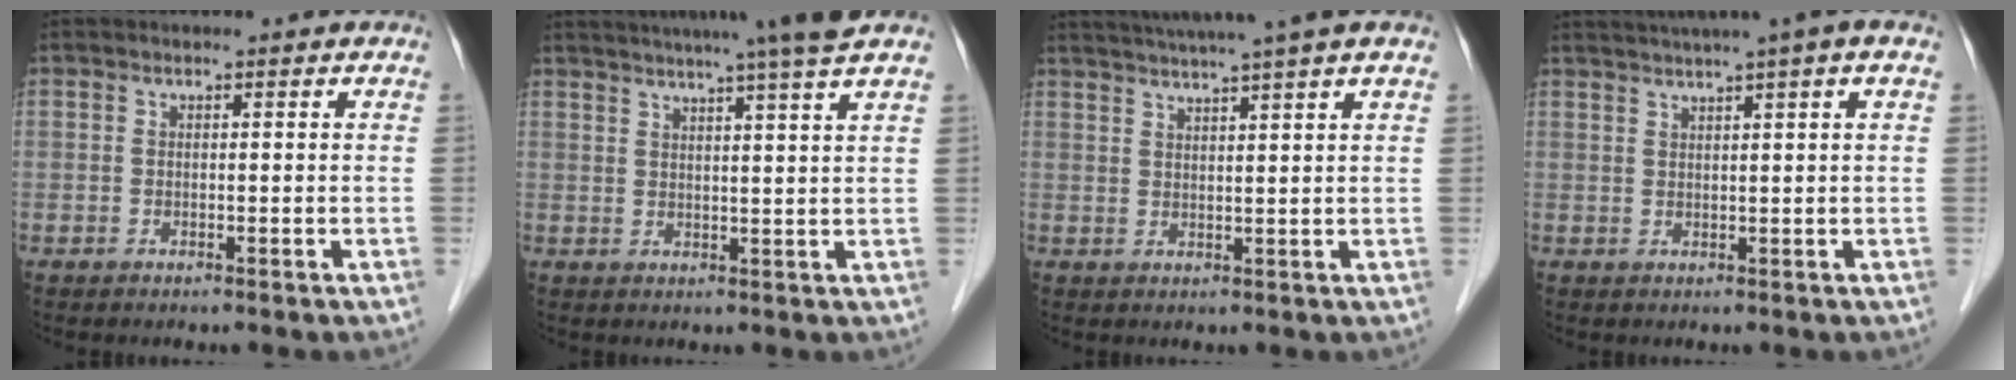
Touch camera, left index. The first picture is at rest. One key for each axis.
{"total": 12.5, "fx": 10.5, "fy": -2.0, "fz": 6.4, "tx": -0.103, "ty": -0.006, "tz": 0.131}
{"total": 10.5, "fx": 8.7, "fy": -1.7, "fz": 5.5, "tx": -0.090, "ty": 0.016, "tz": 0.117}
{"total": 8.3, "fx": 5.9, "fy": -1.0, "fz": 5.7, "tx": -0.090, "ty": 0.035, "tz": 0.079}